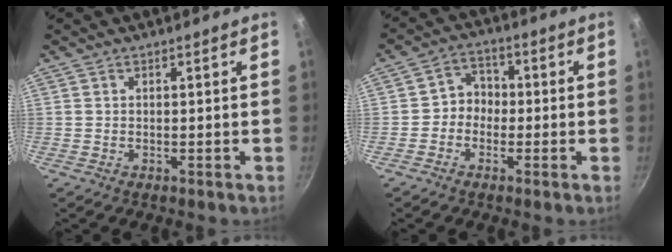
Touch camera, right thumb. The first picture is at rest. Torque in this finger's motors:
{"motor_torque": [-0.06, -0.01, 0.06, -0.05, -0.06]}